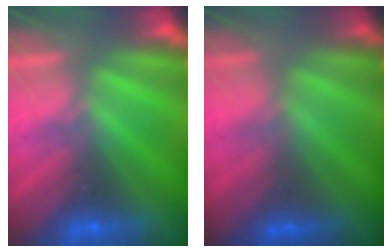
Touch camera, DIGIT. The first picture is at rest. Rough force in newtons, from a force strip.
{"total": 1.2}